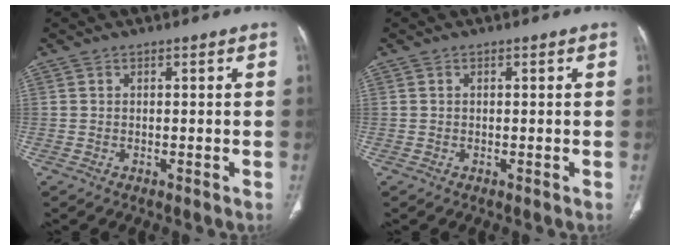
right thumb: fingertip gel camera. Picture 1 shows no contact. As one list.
[{"total": 0.0}]